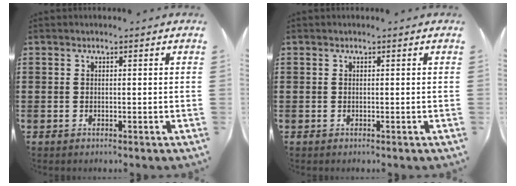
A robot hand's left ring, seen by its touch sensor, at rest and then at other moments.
{"total": 0.0}